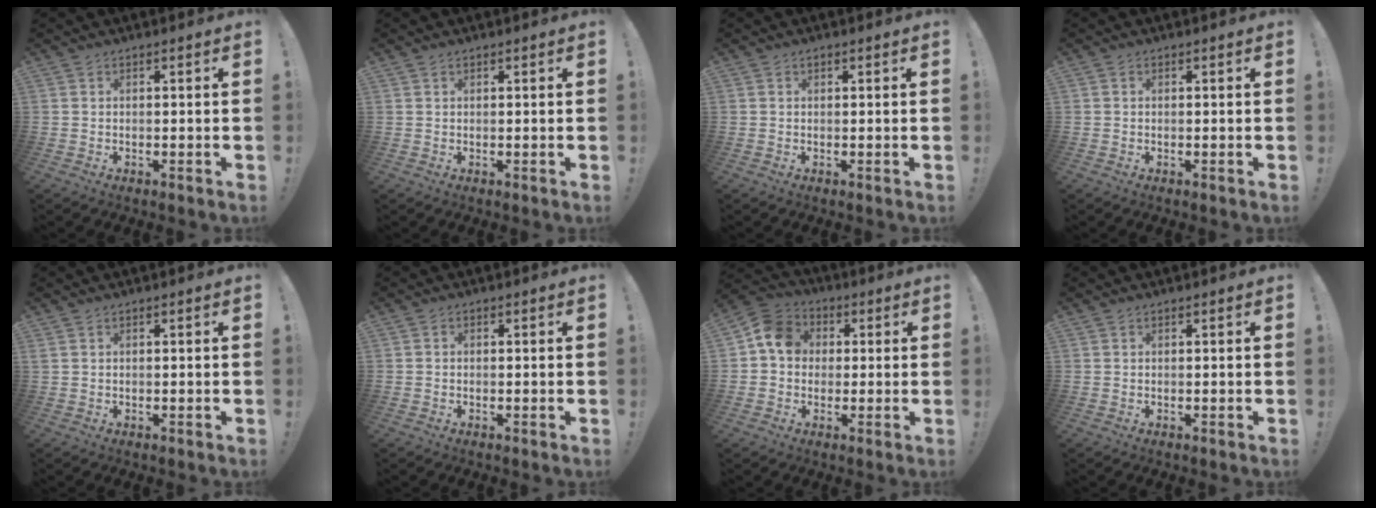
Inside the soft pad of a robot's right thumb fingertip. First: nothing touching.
{"total": 0.5, "force": [0.4, 0.3, 0.2], "torque": [-0.001, -0.001, 0.008]}
{"total": 0.8, "force": [0.5, 0.5, 0.3], "torque": [-0.004, 0.001, 0.008]}
{"total": 0.0}
{"total": 0.5, "force": [0.4, 0.2, 0.3], "torque": [-0.006, 0.001, 0.008]}
{"total": 0.6, "force": [-0.3, 0.4, 0.2], "torque": [-0.002, 0.001, -0.005]}
{"total": 10.4, "force": [1.5, 8.9, 5.1], "torque": [-0.064, 0.014, 0.034]}
{"total": 0.0}